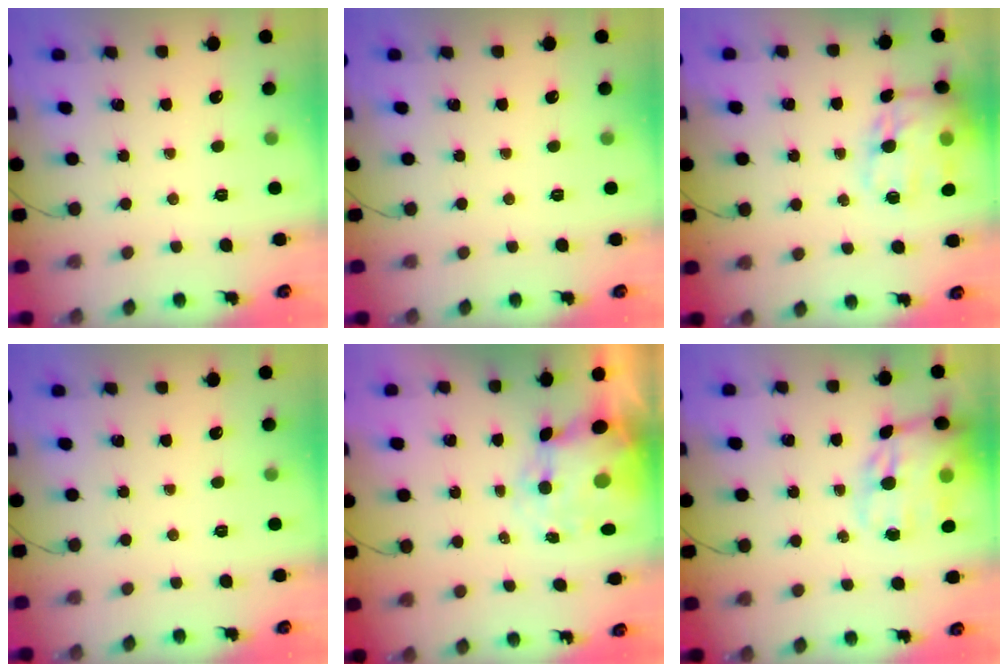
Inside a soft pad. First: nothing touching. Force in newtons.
{"total": 0.0}
{"total": 17.7, "press": 17.4, "slide": 3.3}
{"total": 0.0}
{"total": 9.0, "press": 8.4, "slide": 3.0}
{"total": 16.2, "press": 15.6, "slide": 4.4}